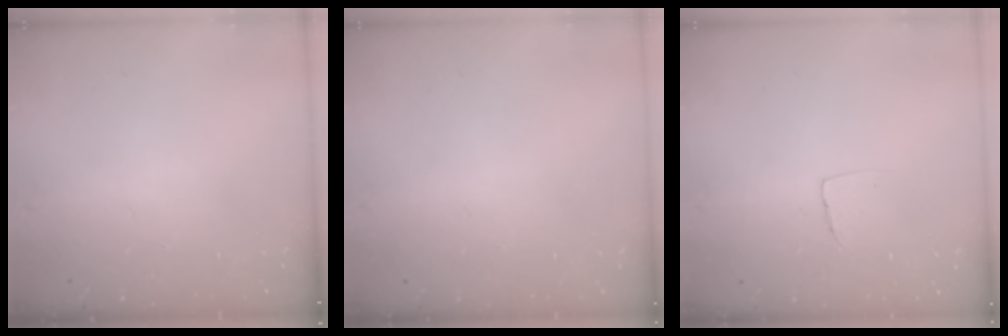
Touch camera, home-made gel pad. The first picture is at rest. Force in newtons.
{"total": 0.0}
{"total": 3.7, "press": 3.7, "slide": 0.2}